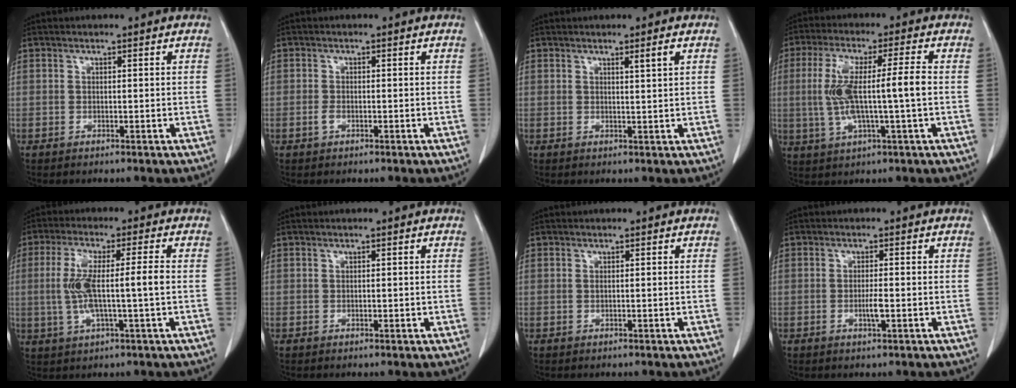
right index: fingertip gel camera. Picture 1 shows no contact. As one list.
[{"total": 1.0, "force": [-0.5, 0.5, 0.8], "torque": [-0.017, 0.001, -0.008]}, {"total": 1.6, "force": [0.9, -0.4, 1.3], "torque": [-0.023, -0.006, 0.016]}, {"total": 10.5, "force": [-0.3, 0.7, 10.5], "torque": [-0.214, 0.013, -0.004]}, {"total": 8.7, "force": [-0.4, 0.6, 8.7], "torque": [-0.180, 0.008, -0.008]}, {"total": 0.7, "force": [0.0, 0.4, 0.6], "torque": [-0.008, -0.001, 0.001]}, {"total": 0.6, "force": [0.1, 0.1, 0.6], "torque": [-0.014, 0.000, 0.004]}, {"total": 2.2, "force": [-0.6, 0.2, 2.1], "torque": [-0.042, -0.002, -0.010]}]